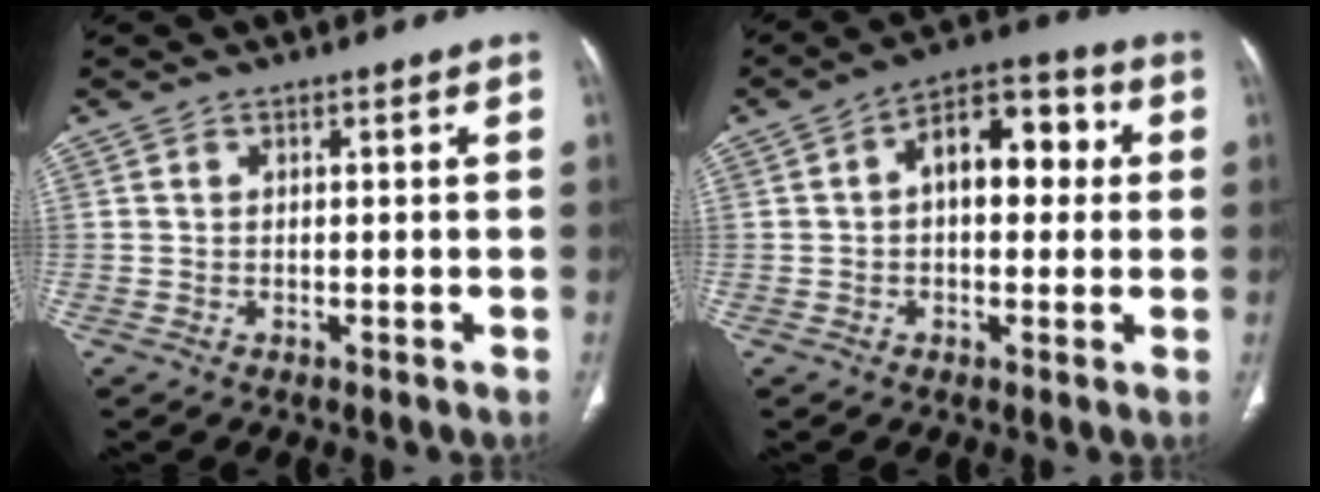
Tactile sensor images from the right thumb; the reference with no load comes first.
{"total": 11.2, "force": [1.5, 6.6, 9.0], "torque": [-0.100, 0.031, 0.013]}